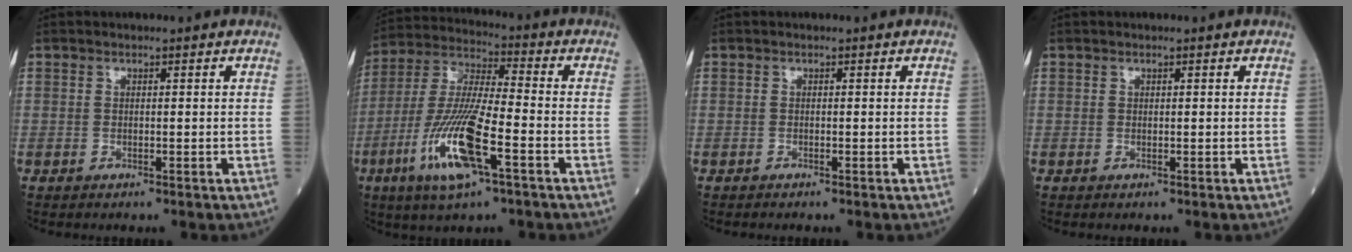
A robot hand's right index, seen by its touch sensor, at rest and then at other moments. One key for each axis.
{"total": 14.7, "fx": -5.9, "fy": 2.0, "fz": 13.3, "tx": -0.277, "ty": -0.017, "tz": -0.111}
{"total": 0.0}
{"total": 0.0}